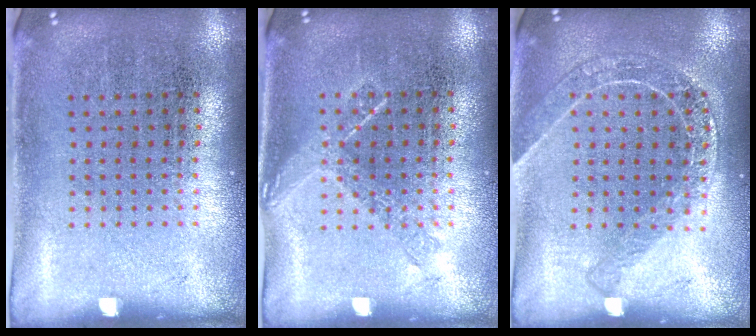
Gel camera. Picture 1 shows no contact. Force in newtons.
{"total": 1.0, "press": 0.9, "slide": 0.5}
{"total": 1.6, "press": 1.5, "slide": 0.5}